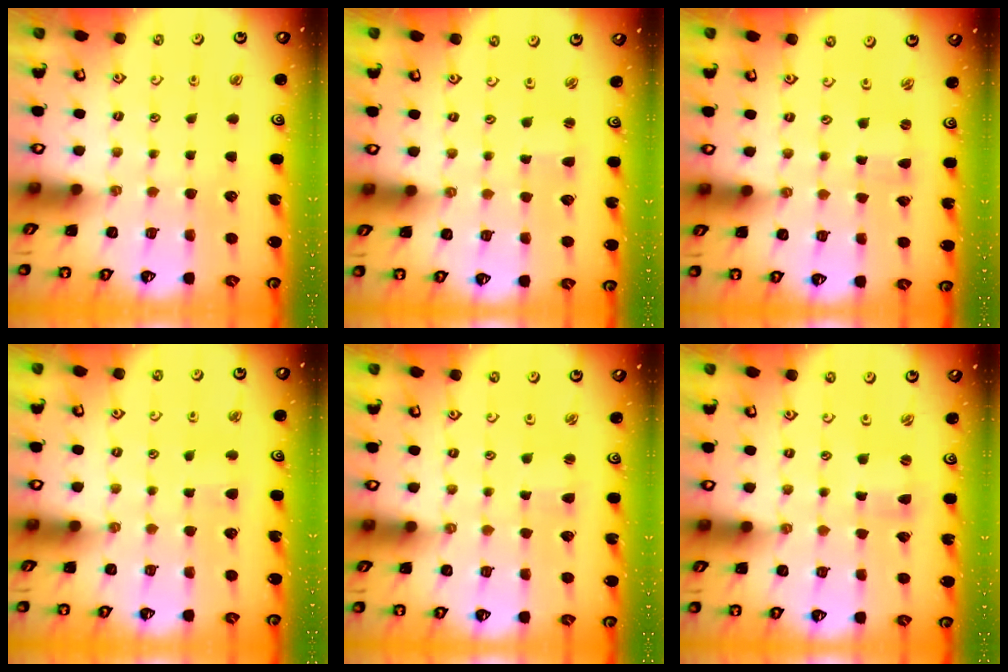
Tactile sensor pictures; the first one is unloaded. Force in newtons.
{"total": 1.9, "press": 1.8, "slide": 0.4}
{"total": 0.0}
{"total": 3.2, "press": 3.2, "slide": 0.6}
{"total": 1.5, "press": 1.4, "slide": 0.2}
{"total": 0.5, "press": 0.5, "slide": 0.2}